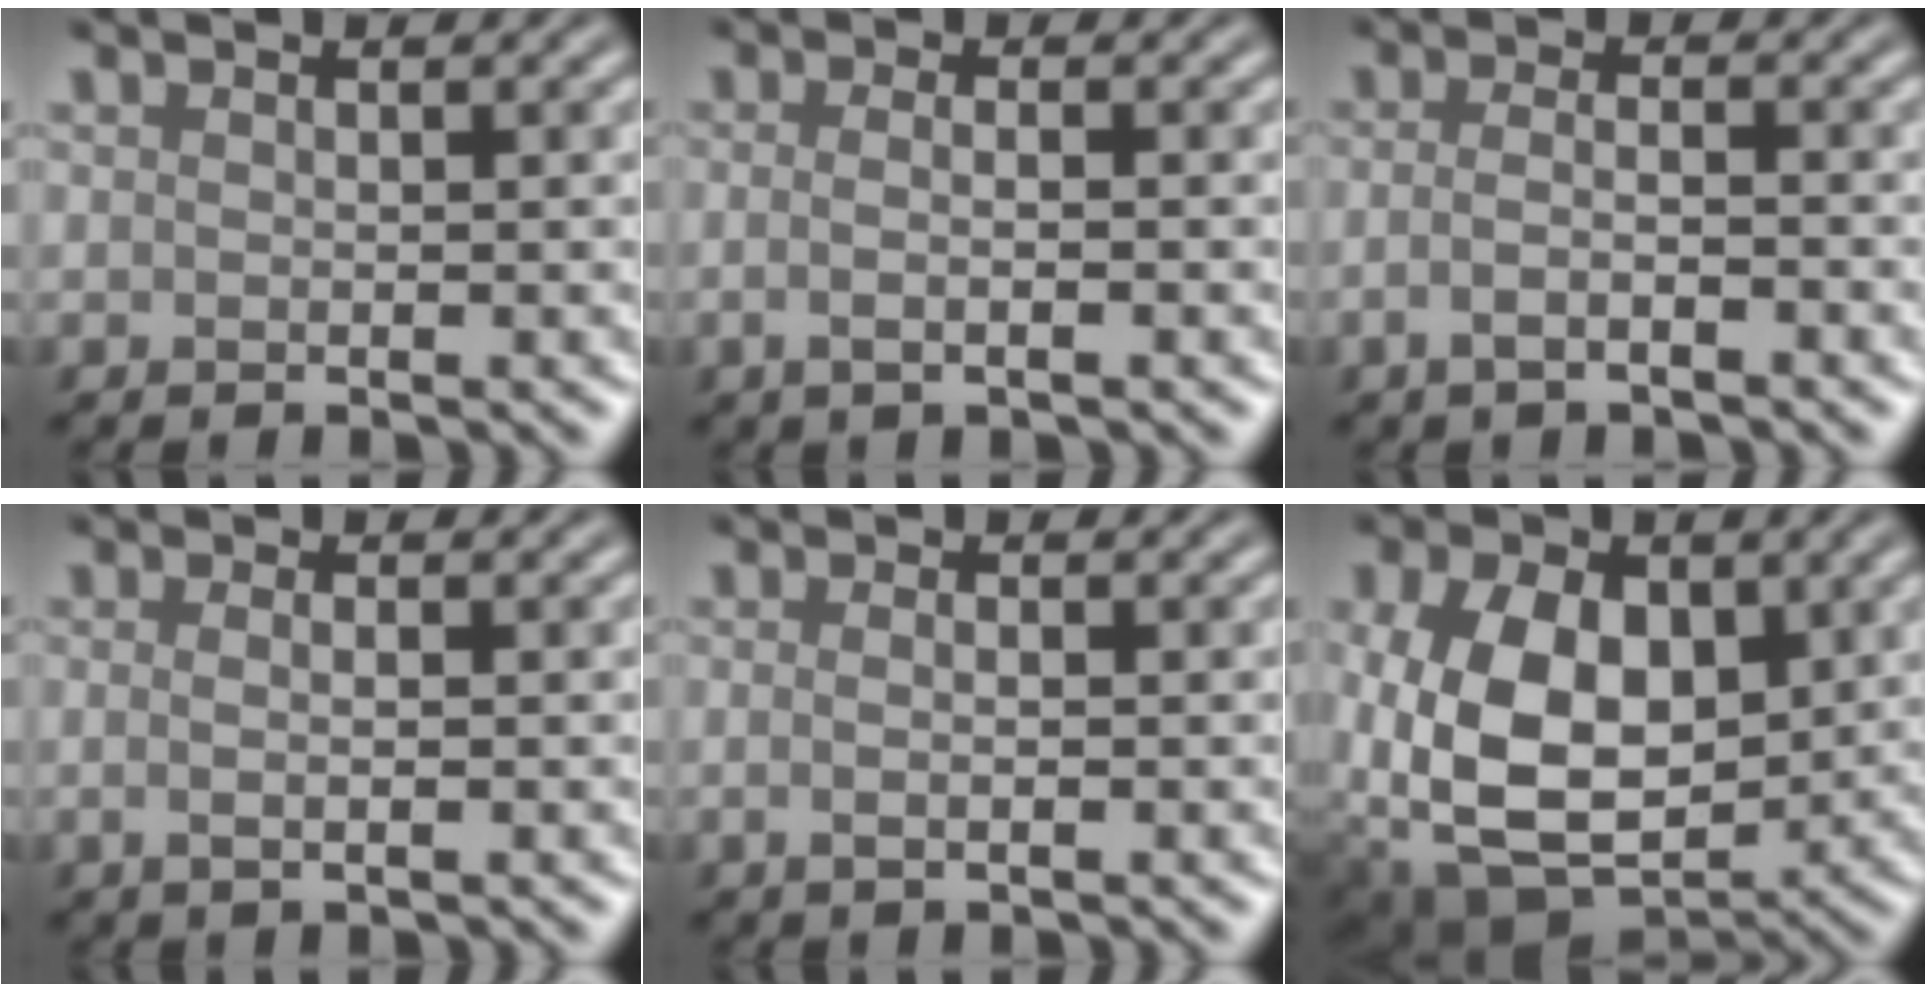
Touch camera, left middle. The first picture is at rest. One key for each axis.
{"total": 2.5, "fx": -0.3, "fy": 1.0, "fz": 2.3, "tx": -0.028, "ty": -0.004, "tz": -0.016}
{"total": 2.3, "fx": -1.1, "fy": 0.8, "fz": 1.9, "tx": -0.036, "ty": 0.000, "tz": -0.027}
{"total": 1.7, "fx": -0.1, "fy": 0.6, "fz": 1.6, "tx": -0.020, "ty": -0.007, "tz": -0.007}
{"total": 1.5, "fx": -0.2, "fy": 0.6, "fz": 1.4, "tx": -0.015, "ty": -0.007, "tz": -0.007}
{"total": 12.4, "fx": 0.5, "fy": 8.6, "fz": 8.8, "tx": -0.181, "ty": -0.018, "tz": 0.020}